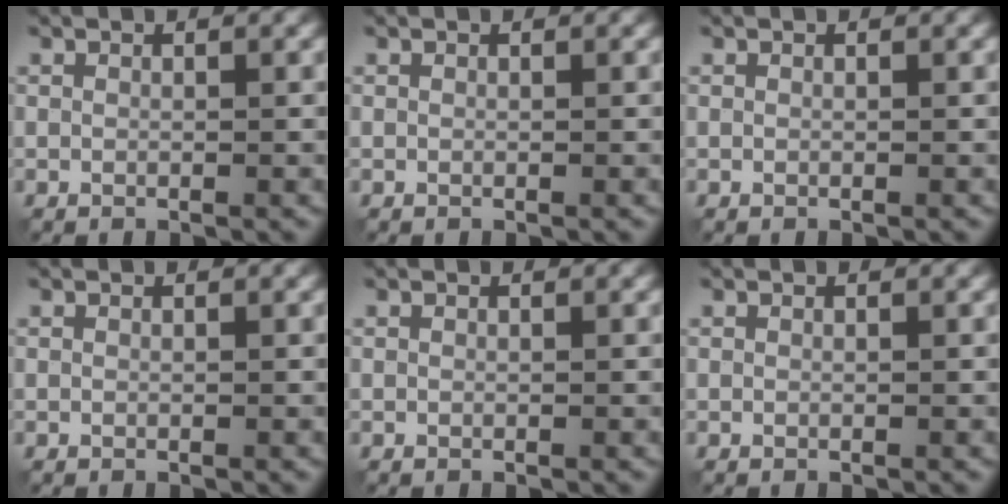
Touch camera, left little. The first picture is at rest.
{"total": 0.0}
{"total": 0.0}
{"total": 0.0}
{"total": 0.0}
{"total": 0.0}